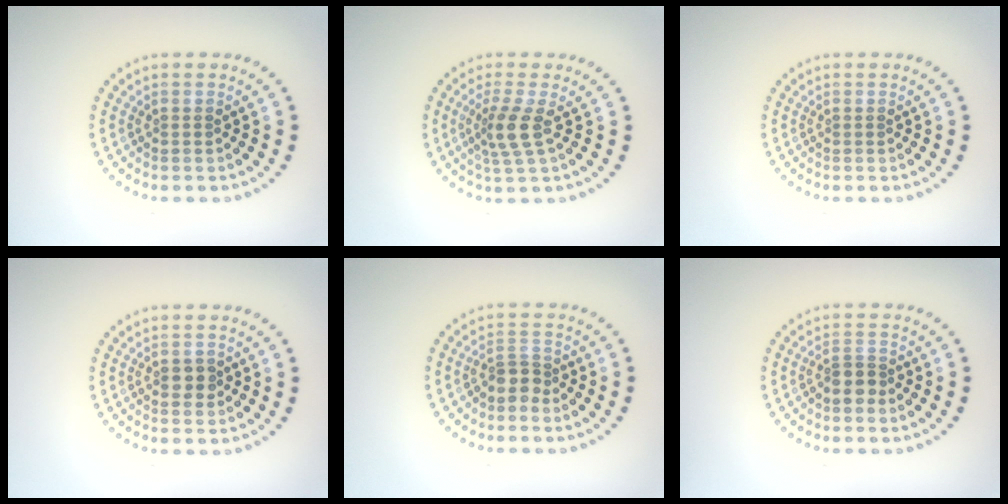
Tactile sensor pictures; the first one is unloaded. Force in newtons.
{"total": 2.8, "press": 2.2, "slide": 1.8}
{"total": 0.0}
{"total": 1.5, "press": 1.5, "slide": 0.1}
{"total": 2.2, "press": 1.7, "slide": 1.3}
{"total": 2.2, "press": 1.8, "slide": 1.2}